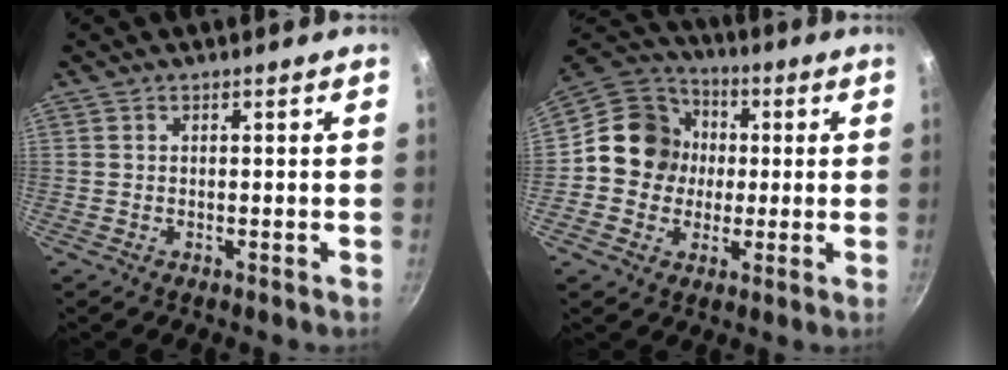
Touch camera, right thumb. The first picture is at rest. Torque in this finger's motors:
{"motor_torque": [1.24, 1.96, 0.65, -0.80, 0.20]}